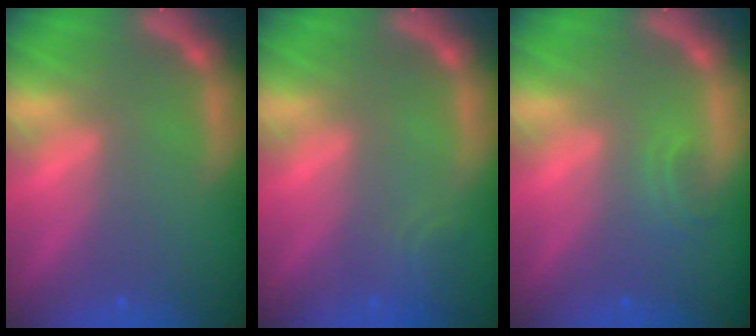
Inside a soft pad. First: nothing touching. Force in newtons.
{"total": 1.9}
{"total": 1.4}